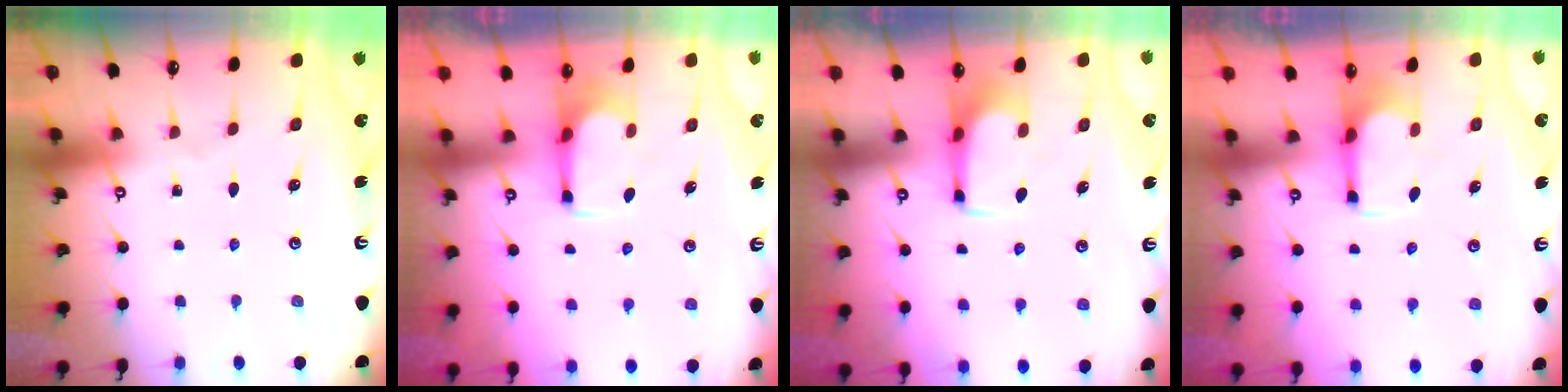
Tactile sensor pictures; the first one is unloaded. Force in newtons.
{"total": 2.9, "press": 2.9, "slide": 0.5}
{"total": 1.6, "press": 1.6, "slide": 0.5}
{"total": 2.8, "press": 2.6, "slide": 1.0}